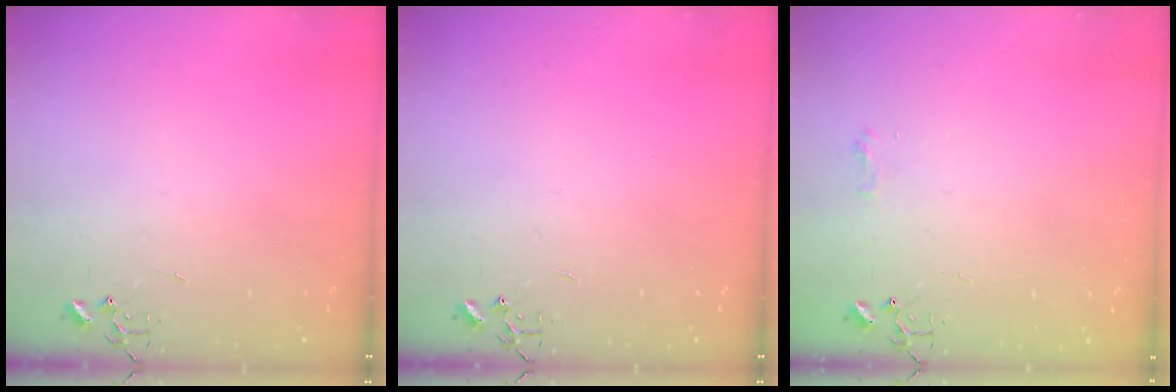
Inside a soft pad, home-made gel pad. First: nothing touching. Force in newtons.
{"total": 0.0}
{"total": 6.0, "press": 6.0, "slide": 0.6}